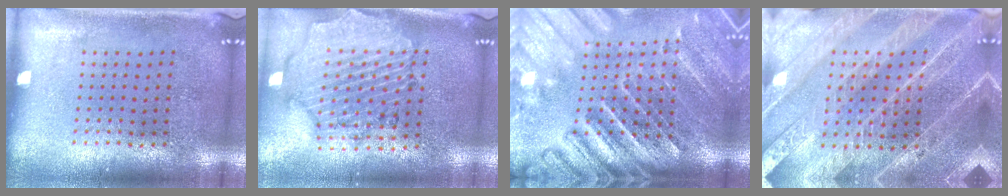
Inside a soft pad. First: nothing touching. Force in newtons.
{"total": 1.5, "press": 1.5, "slide": 0.3}
{"total": 4.2, "press": 3.6, "slide": 2.3}
{"total": 4.1, "press": 3.8, "slide": 1.7}